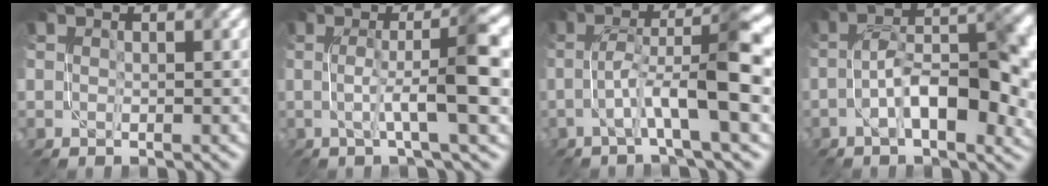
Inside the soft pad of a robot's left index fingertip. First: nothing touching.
{"total": 7.3, "force": [0.0, 1.0, 7.2], "torque": [-0.113, 0.010, 0.000]}
{"total": 8.2, "force": [-1.0, 1.3, 8.0], "torque": [-0.141, 0.023, -0.022]}
{"total": 10.8, "force": [-2.3, 4.1, 9.7], "torque": [-0.147, 0.014, -0.039]}